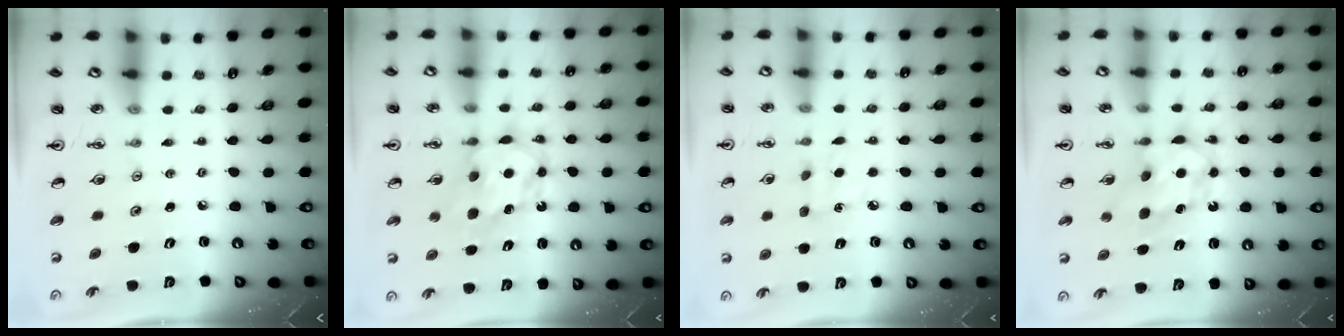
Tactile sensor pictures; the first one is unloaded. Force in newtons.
{"total": 7.1, "press": 7.1, "slide": 0.2}
{"total": 5.8, "press": 5.8, "slide": 0.7}
{"total": 7.9, "press": 7.9, "slide": 0.7}